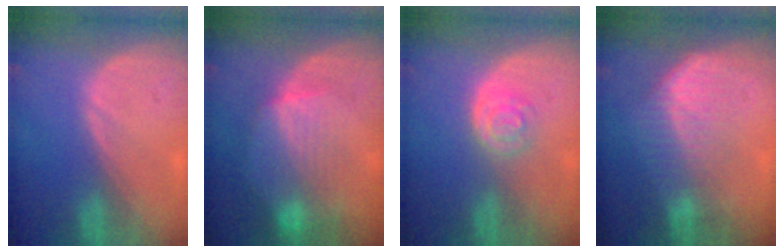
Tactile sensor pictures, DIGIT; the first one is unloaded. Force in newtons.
{"total": 8.9, "press": 8.0, "slide": 3.9}
{"total": 3.9, "press": 3.6, "slide": 1.5}
{"total": 7.4, "press": 6.4, "slide": 3.8}